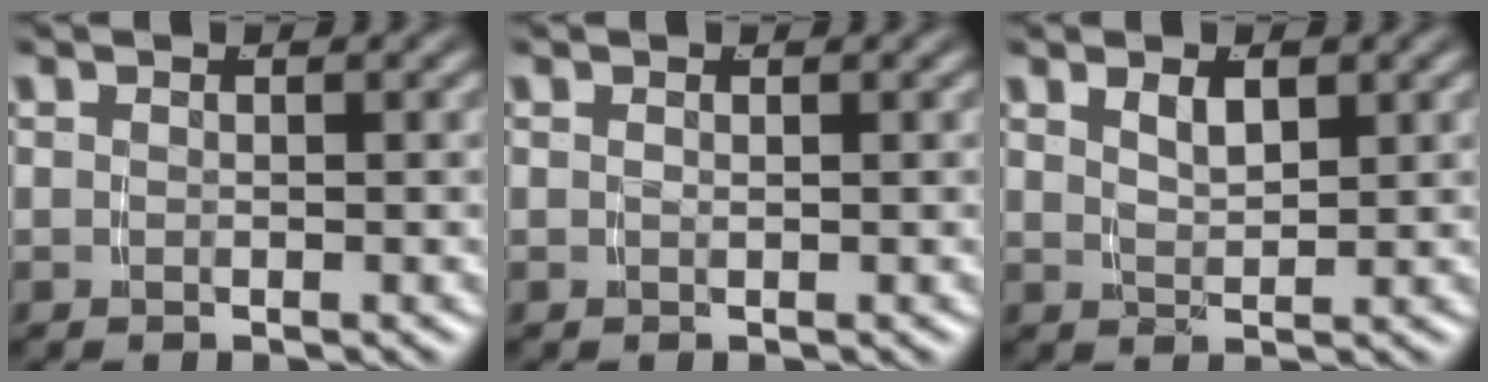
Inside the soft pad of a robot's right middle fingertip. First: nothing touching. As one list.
[{"total": 0.6, "force": [0.1, -0.5, 0.2], "torque": [-0.001, -0.002, 0.008]}, {"total": 2.0, "force": [0.9, 0.3, 1.8], "torque": [-0.022, -0.007, 0.027]}]